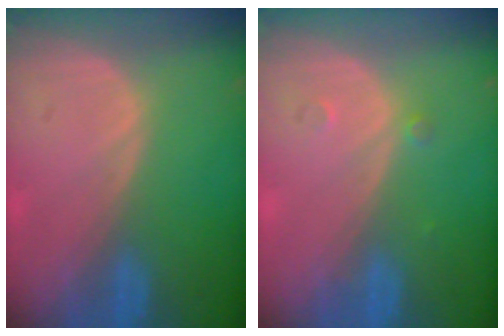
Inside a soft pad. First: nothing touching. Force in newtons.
{"total": 0.8, "press": 0.8, "slide": 0.1}